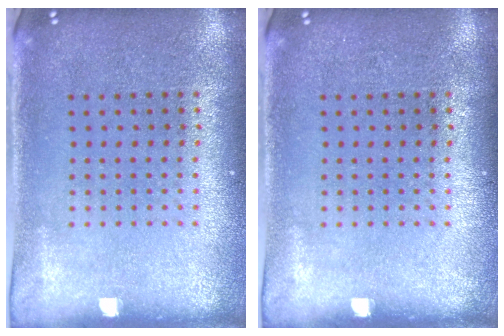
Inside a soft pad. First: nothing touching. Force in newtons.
{"total": 0.0}